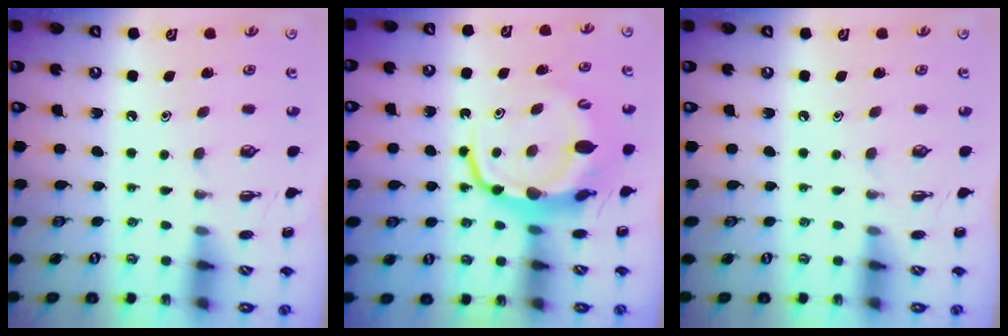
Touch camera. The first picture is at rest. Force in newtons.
{"total": 8.1, "press": 8.0, "slide": 1.2}
{"total": 0.0}